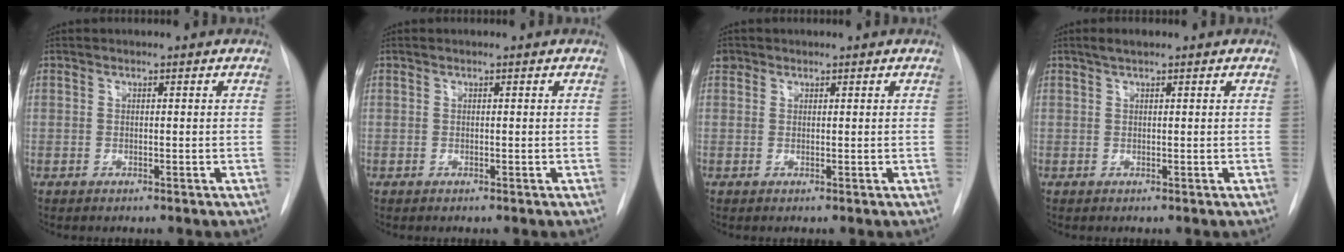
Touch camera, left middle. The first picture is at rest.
{"total": 0.0}
{"total": 1.1, "force": [0.7, 0.8, 0.1], "torque": [0.004, 0.014, 0.010]}
{"total": 1.5, "force": [1.1, 0.3, 1.0], "torque": [-0.020, 0.008, 0.020]}